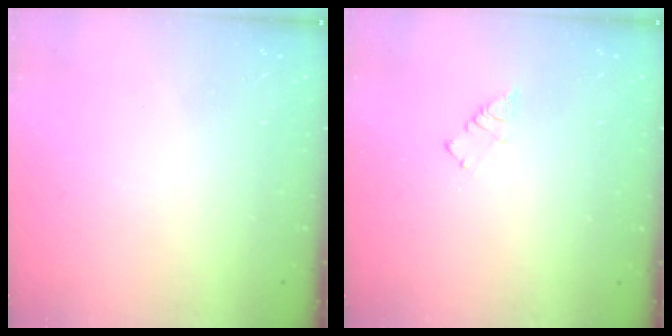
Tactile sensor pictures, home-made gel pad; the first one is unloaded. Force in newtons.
{"total": 2.9, "press": 2.9, "slide": 0.4}